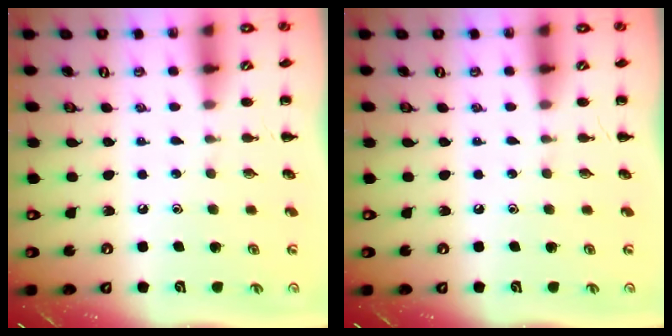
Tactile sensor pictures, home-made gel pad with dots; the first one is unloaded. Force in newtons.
{"total": 0.0}